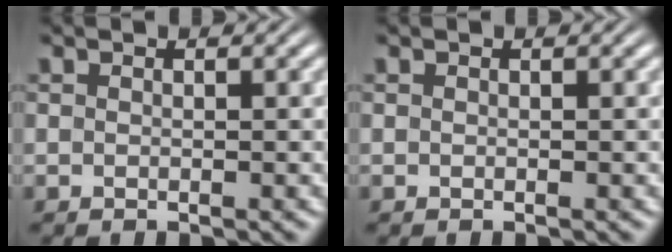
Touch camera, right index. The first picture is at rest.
{"total": 0.0}